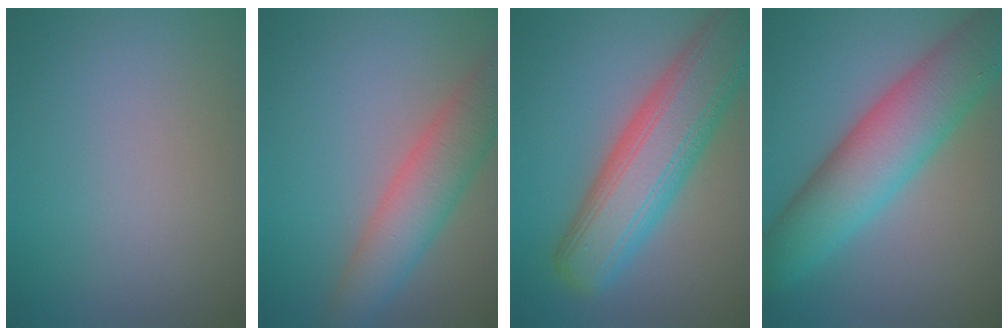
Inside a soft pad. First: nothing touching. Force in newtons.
{"total": 5.9, "press": 5.9, "slide": 0.2}
{"total": 9.9, "press": 9.9, "slide": 0.5}
{"total": 9.2, "press": 9.2, "slide": 0.3}